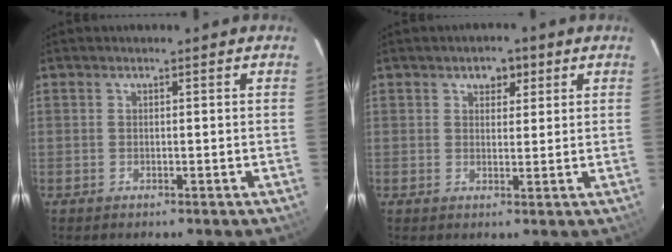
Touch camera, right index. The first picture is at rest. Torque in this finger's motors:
{"motor_torque": [0.02, -0.01, 0.03, 0.03]}